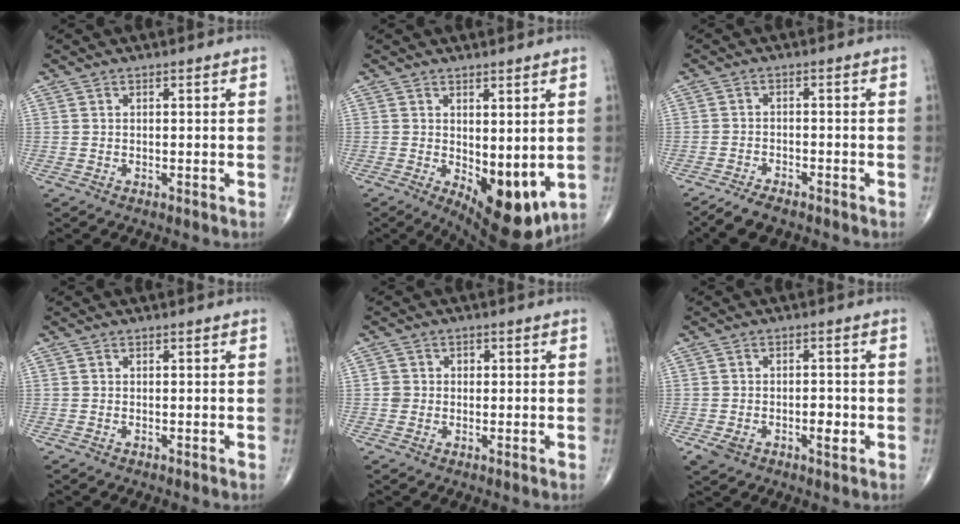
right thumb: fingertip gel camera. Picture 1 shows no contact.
{"total": 11.2, "force": [-1.4, 5.2, 9.8], "torque": [-0.118, -0.024, 0.002]}
{"total": 4.8, "force": [-4.0, 1.5, 2.1], "torque": [-0.044, 0.009, -0.075]}
{"total": 0.0}
{"total": 2.4, "force": [-0.1, 2.4, 0.5], "torque": [0.010, 0.007, -0.004]}
{"total": 5.1, "force": [-1.5, 3.1, 3.7], "torque": [-0.055, 0.014, -0.016]}